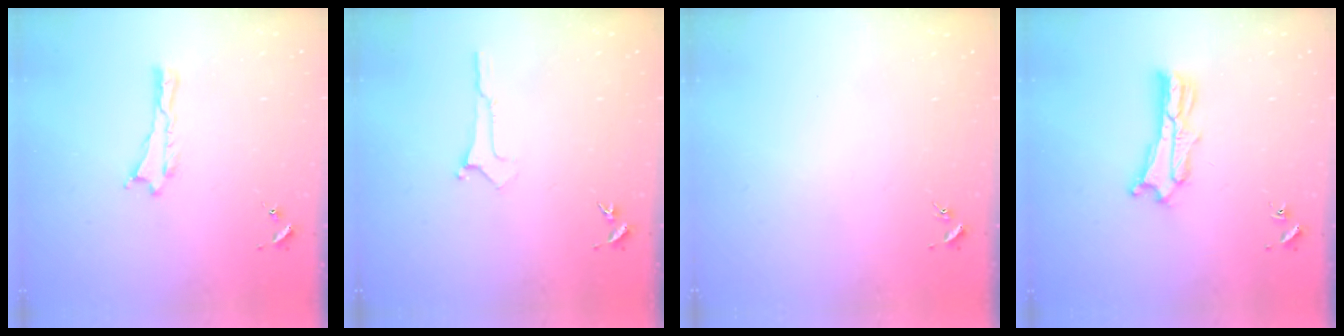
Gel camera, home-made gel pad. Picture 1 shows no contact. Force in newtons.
{"total": 0.0}
{"total": 0.0}
{"total": 4.0, "press": 4.0, "slide": 0.4}